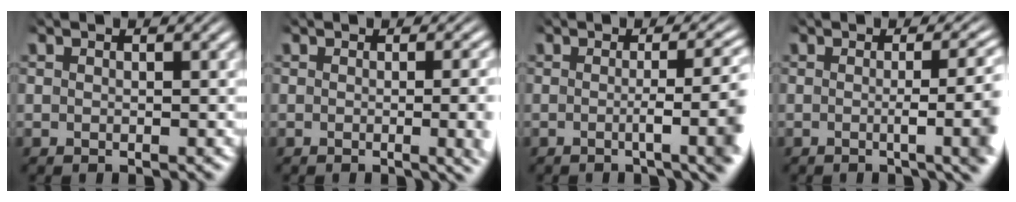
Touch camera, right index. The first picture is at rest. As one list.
[{"total": 4.3, "force": [0.0, 1.3, 4.1], "torque": [-0.029, 0.017, -0.014]}, {"total": 5.4, "force": [-1.0, 1.4, 5.1], "torque": [-0.056, 0.003, -0.026]}, {"total": 5.6, "force": [-0.3, 1.6, 5.4], "torque": [-0.053, 0.011, -0.017]}]